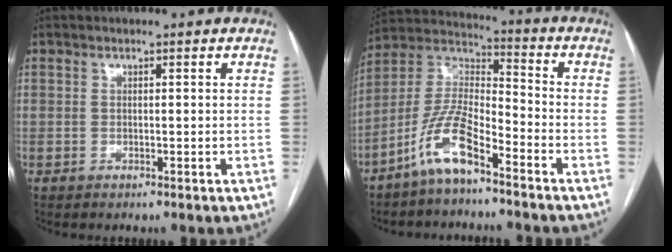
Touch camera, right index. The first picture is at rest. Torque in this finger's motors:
{"motor_torque": [0.16, -0.08, -0.10, -0.12]}